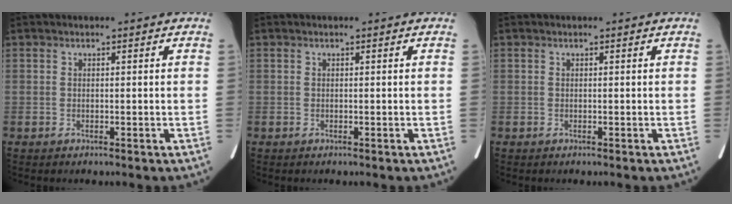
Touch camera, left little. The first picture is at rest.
{"total": 0.0}
{"total": 0.0}